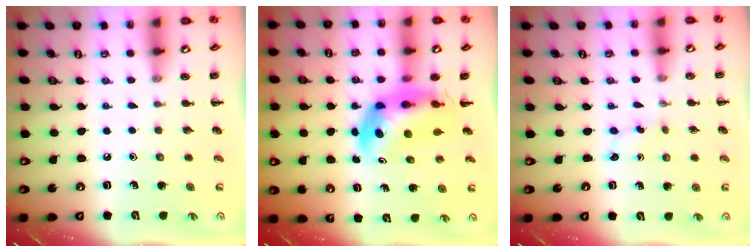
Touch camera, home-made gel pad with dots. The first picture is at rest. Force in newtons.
{"total": 6.0, "press": 5.7, "slide": 1.8}
{"total": 1.7, "press": 1.5, "slide": 0.6}